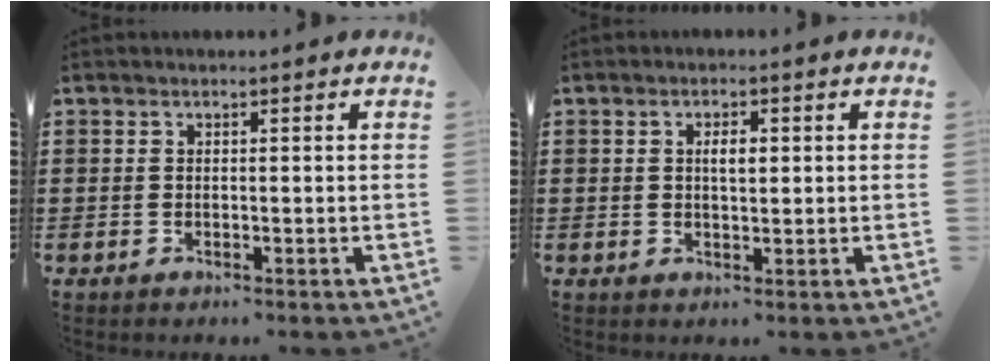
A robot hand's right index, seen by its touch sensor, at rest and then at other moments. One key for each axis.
{"total": 2.4, "fx": 0.4, "fy": 0.8, "fz": 2.2, "tx": -0.036, "ty": 0.001, "tz": 0.003}